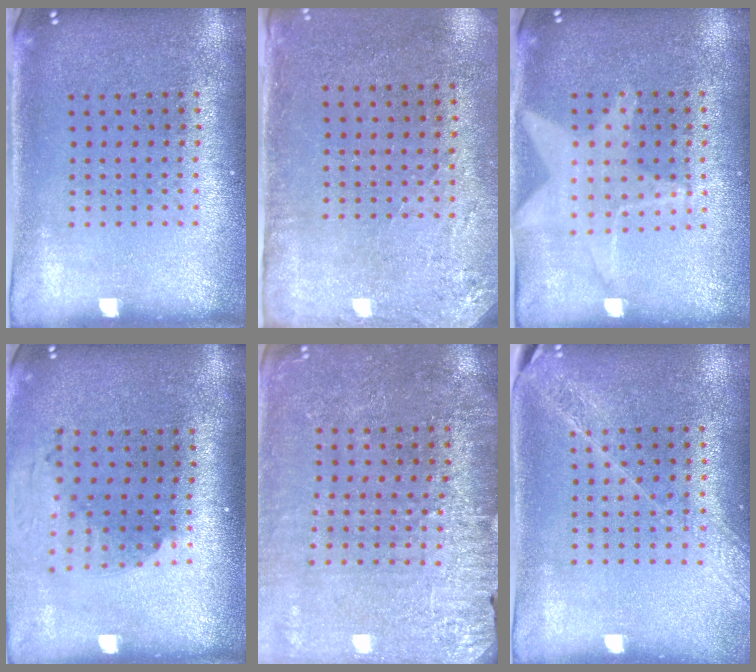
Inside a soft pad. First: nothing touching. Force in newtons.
{"total": 2.8, "press": 2.3, "slide": 1.6}
{"total": 1.0, "press": 1.0, "slide": 0.2}
{"total": 2.0, "press": 1.5, "slide": 1.4}
{"total": 2.9, "press": 2.9, "slide": 0.3}
{"total": 1.6, "press": 1.5, "slide": 0.6}